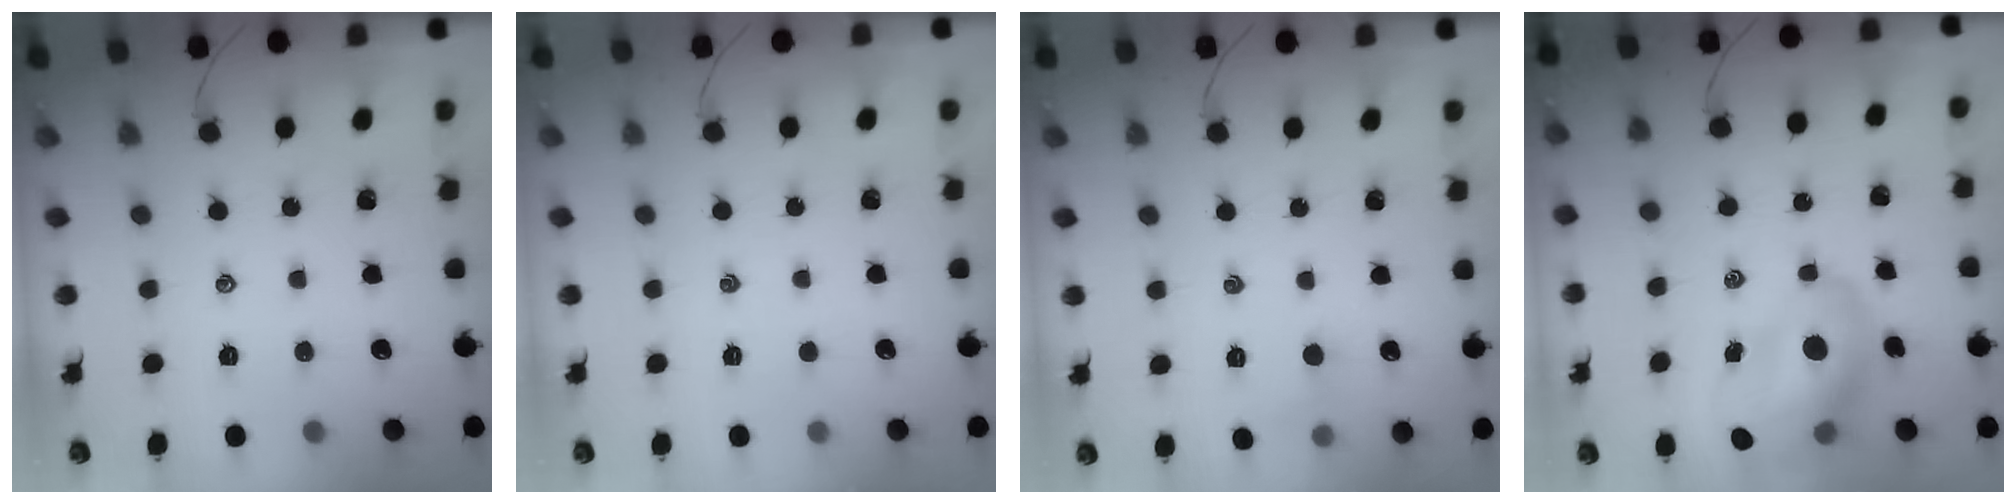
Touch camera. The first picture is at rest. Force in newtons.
{"total": 0.0}
{"total": 4.7, "press": 4.5, "slide": 1.5}
{"total": 15.7, "press": 15.0, "slide": 4.5}